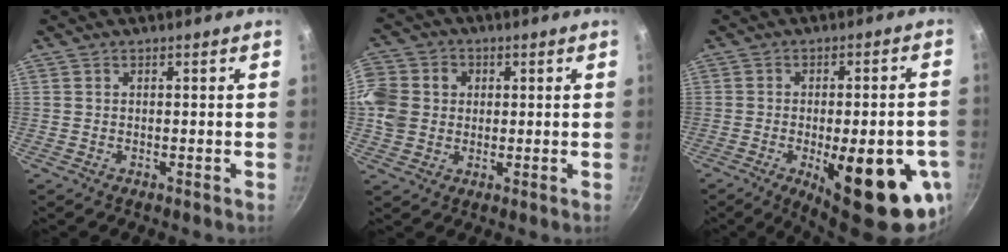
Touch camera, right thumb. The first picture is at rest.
{"total": 14.7, "force": [1.7, 12.7, 7.3], "torque": [-0.175, 0.030, 0.036]}
{"total": 23.9, "force": [-8.0, 8.4, 20.9], "torque": [-0.214, 0.004, -0.086]}